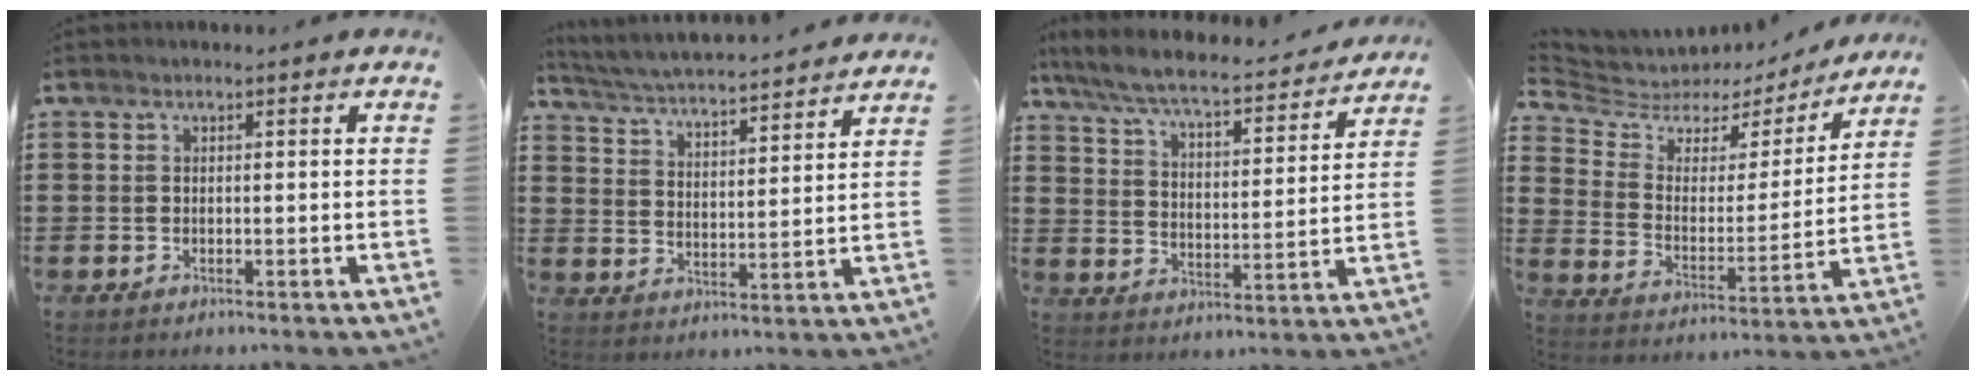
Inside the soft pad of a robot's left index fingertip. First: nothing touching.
{"total": 4.3, "force": [4.2, -0.5, 0.9], "torque": [-0.038, -0.035, 0.067]}
{"total": 6.1, "force": [5.6, 0.2, 2.4], "torque": [-0.073, -0.039, 0.089]}
{"total": 4.7, "force": [3.8, 2.6, 1.0], "torque": [-0.052, -0.027, 0.059]}